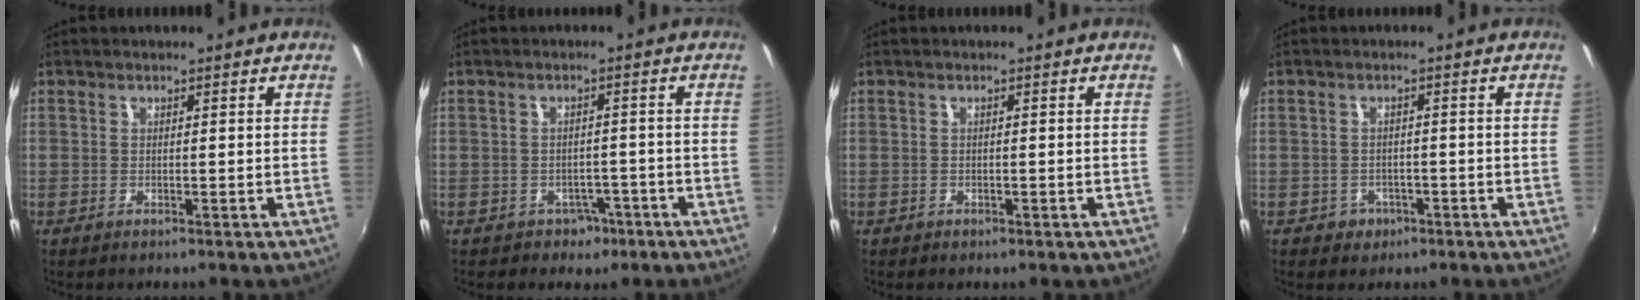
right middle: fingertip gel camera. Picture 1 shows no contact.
{"total": 4.0, "force": [-2.3, 3.2, 0.9], "torque": [-0.026, 0.004, -0.026]}
{"total": 1.0, "force": [-0.6, 0.8, 0.3], "torque": [-0.007, -0.004, -0.008]}
{"total": 3.4, "force": [-1.6, 3.0, 0.7], "torque": [-0.022, 0.001, -0.020]}